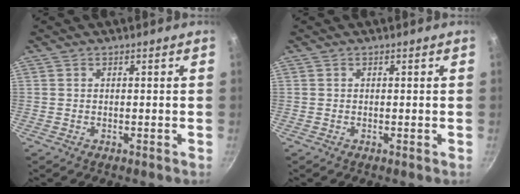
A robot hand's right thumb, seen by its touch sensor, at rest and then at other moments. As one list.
[{"total": 0.0}]